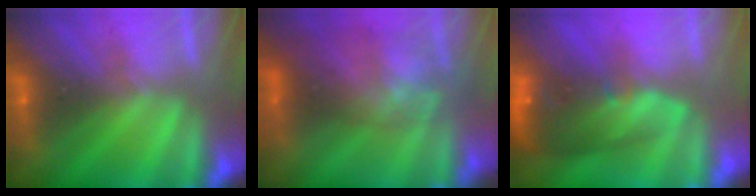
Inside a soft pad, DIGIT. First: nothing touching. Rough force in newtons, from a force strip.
{"total": 7.5}
{"total": 11.6}